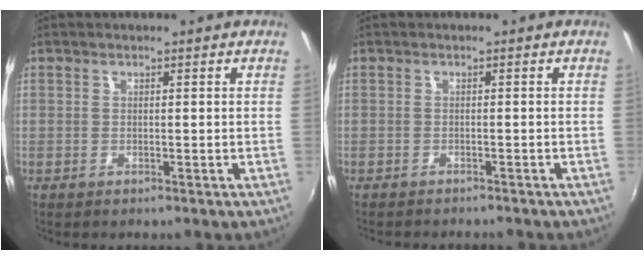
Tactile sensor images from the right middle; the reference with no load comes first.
{"total": 3.5, "force": [-3.3, 0.6, 1.2], "torque": [-0.029, -0.014, -0.050]}